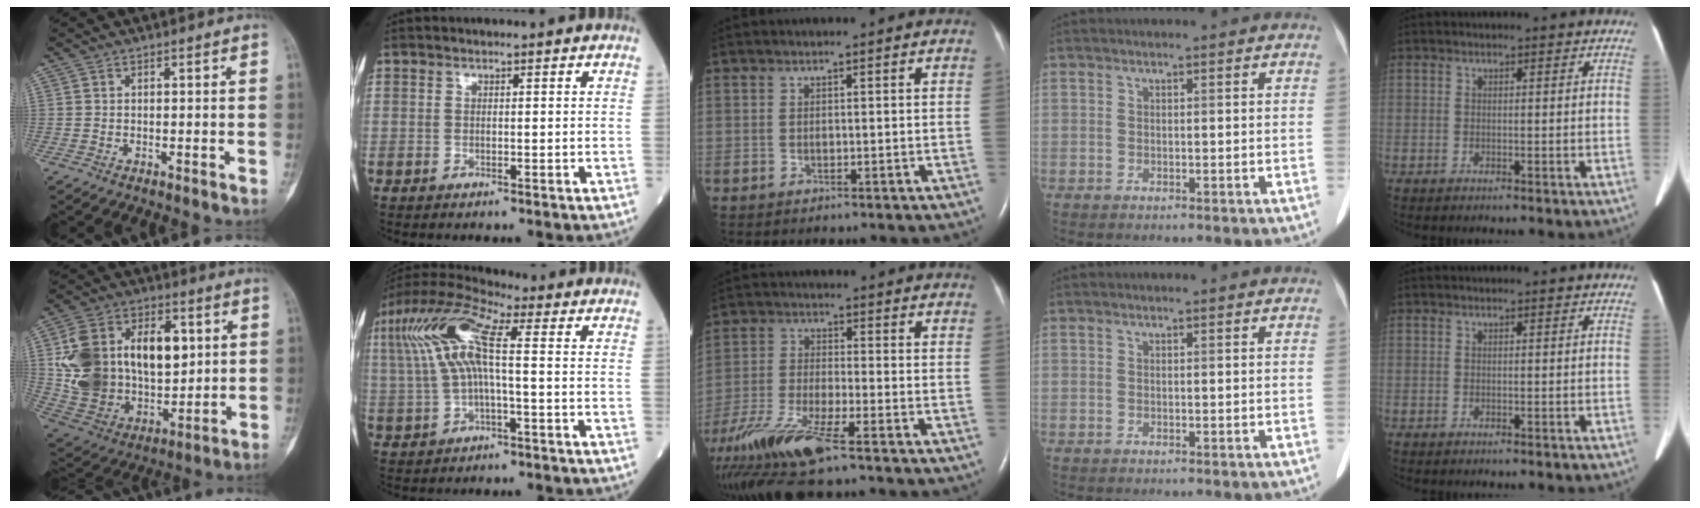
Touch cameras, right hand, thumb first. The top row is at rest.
{"thumb": {"total": 23.6, "force": [4.2, 15.8, 17.0], "torque": [-0.278, 0.000, 0.092]}, "index": {"total": 10.7, "force": [1.6, 2.1, 10.4], "torque": [-0.231, 0.035, 0.028]}, "middle": {"total": 14.1, "force": [-9.8, 1.4, 10.1], "torque": [-0.213, -0.039, -0.181]}}